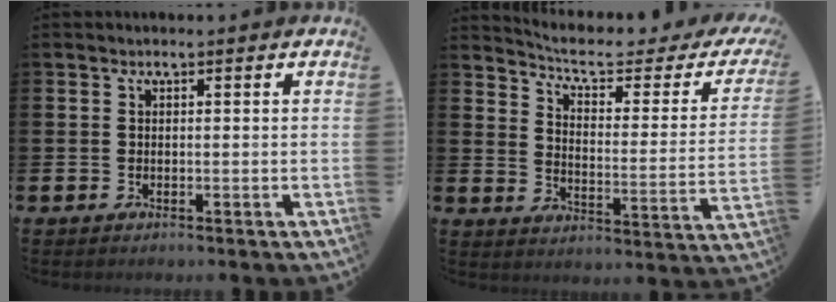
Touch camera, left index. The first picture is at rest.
{"total": 6.3, "force": [5.3, 1.5, 3.1], "torque": [-0.077, -0.038, 0.082]}